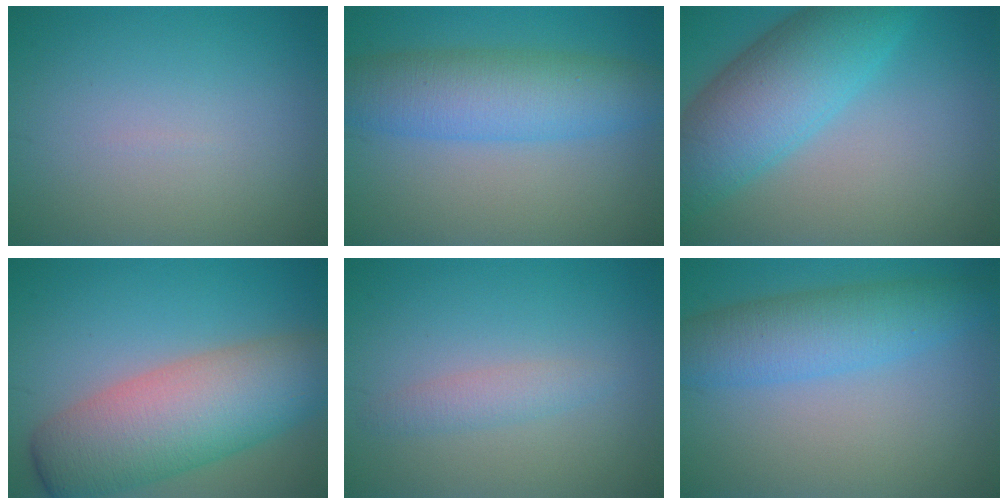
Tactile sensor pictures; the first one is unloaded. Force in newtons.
{"total": 6.8, "press": 6.8, "slide": 0.1}
{"total": 8.6, "press": 8.6, "slide": 0.3}
{"total": 10.1, "press": 10.1, "slide": 0.3}
{"total": 1.7, "press": 1.7, "slide": 0.1}
{"total": 5.4, "press": 5.4, "slide": 0.2}